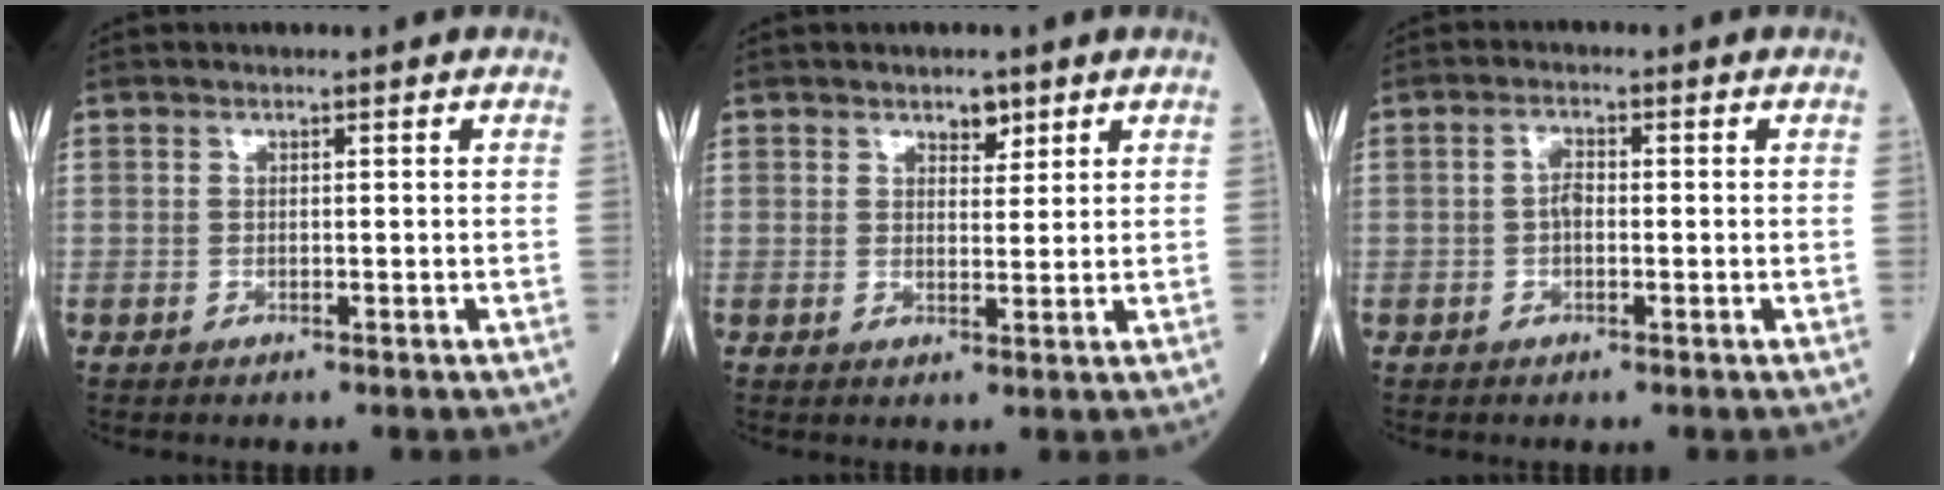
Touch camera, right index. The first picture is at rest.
{"total": 2.5, "force": [1.7, 1.2, 1.3], "torque": [-0.019, -0.001, 0.028]}
{"total": 2.0, "force": [-0.3, 1.0, 1.7], "torque": [-0.030, 0.005, -0.007]}